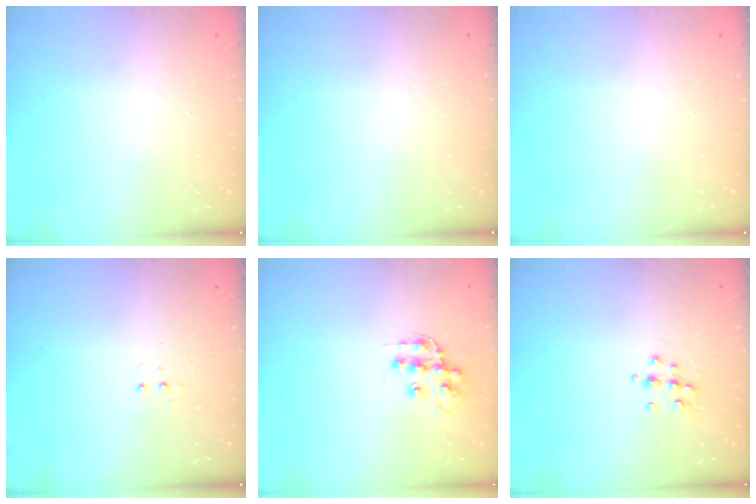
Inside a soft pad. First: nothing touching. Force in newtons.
{"total": 0.0}
{"total": 0.6, "press": 0.0, "slide": 0.6}
{"total": 3.3, "press": 3.2, "slide": 0.7}
{"total": 11.6, "press": 11.5, "slide": 0.9}
{"total": 6.3, "press": 6.2, "slide": 0.9}